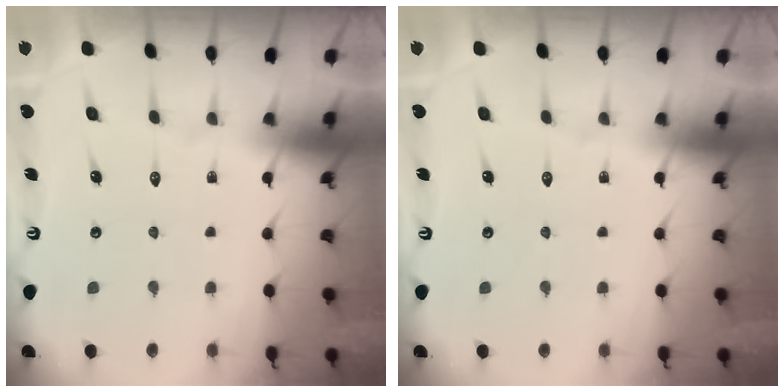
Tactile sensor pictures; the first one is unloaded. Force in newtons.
{"total": 0.0}